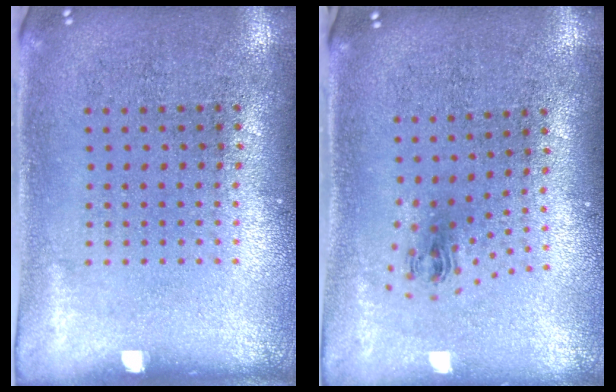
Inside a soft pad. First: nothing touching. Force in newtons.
{"total": 1.0, "press": 0.5, "slide": 0.9}